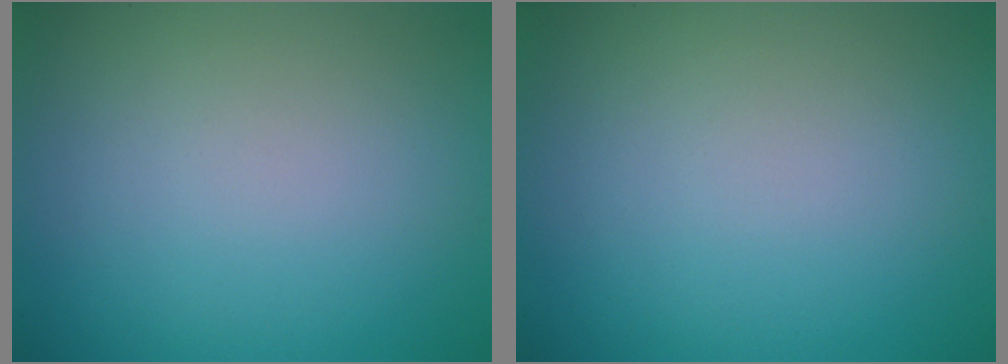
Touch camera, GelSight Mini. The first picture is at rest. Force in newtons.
{"total": 0.0}